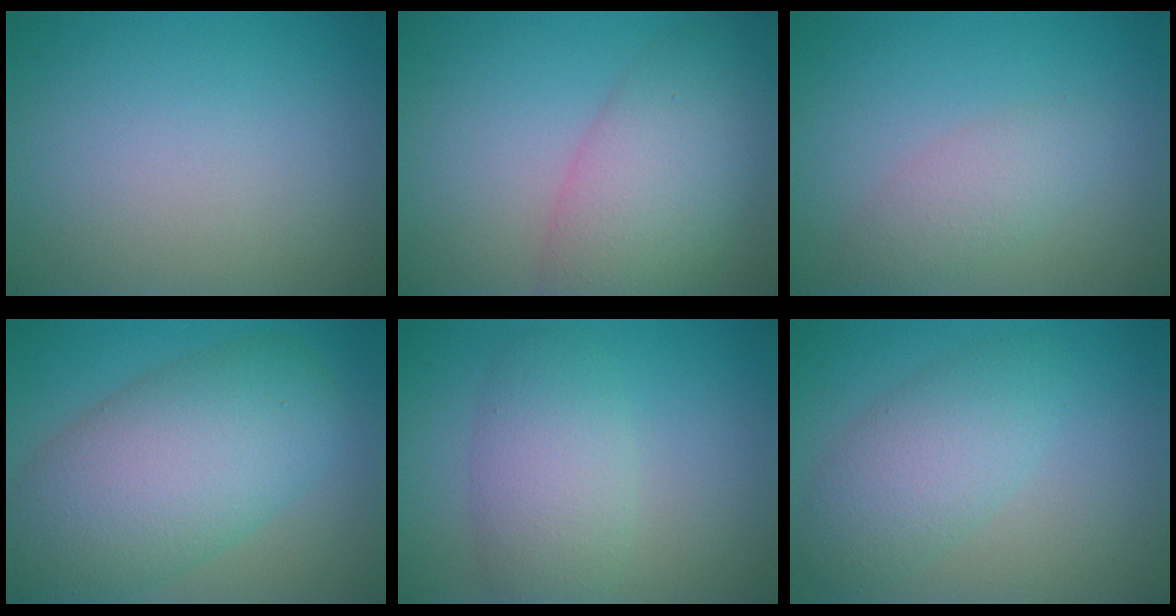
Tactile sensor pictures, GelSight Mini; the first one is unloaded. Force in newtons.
{"total": 7.2, "press": 7.2, "slide": 0.3}
{"total": 2.6, "press": 2.6, "slide": 0.1}
{"total": 10.4, "press": 10.4, "slide": 0.4}
{"total": 4.4, "press": 4.4, "slide": 0.1}
{"total": 4.5, "press": 4.5, "slide": 0.0}